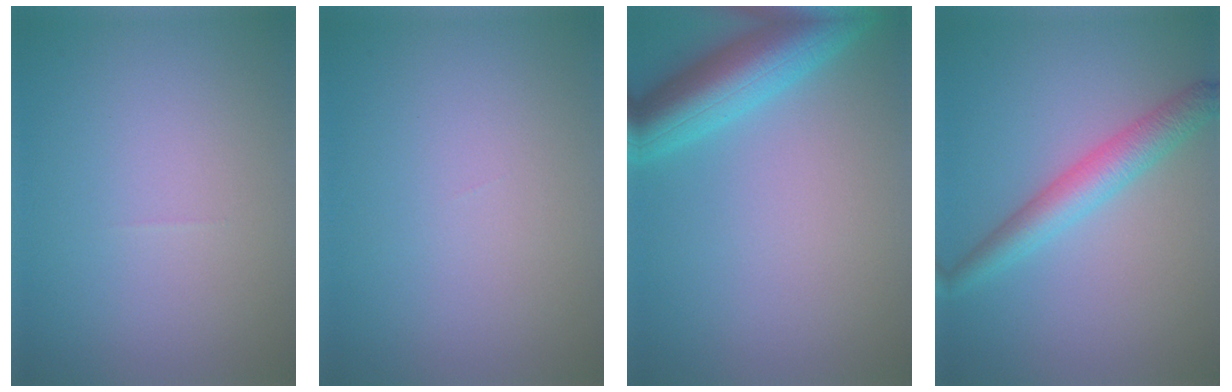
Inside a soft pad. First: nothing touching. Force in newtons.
{"total": 0.0}
{"total": 6.8, "press": 6.8, "slide": 0.4}
{"total": 3.7, "press": 3.7, "slide": 0.1}